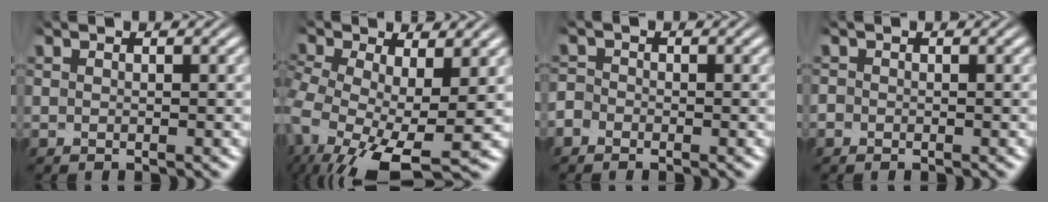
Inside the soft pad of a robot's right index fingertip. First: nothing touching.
{"total": 6.9, "force": [-1.3, 4.5, 5.1], "torque": [-0.121, -0.028, -0.014]}
{"total": 2.3, "force": [-1.5, 1.8, 0.3], "torque": [-0.008, 0.001, -0.035]}
{"total": 1.8, "force": [-0.9, 1.5, 0.1], "torque": [-0.007, 0.001, -0.025]}